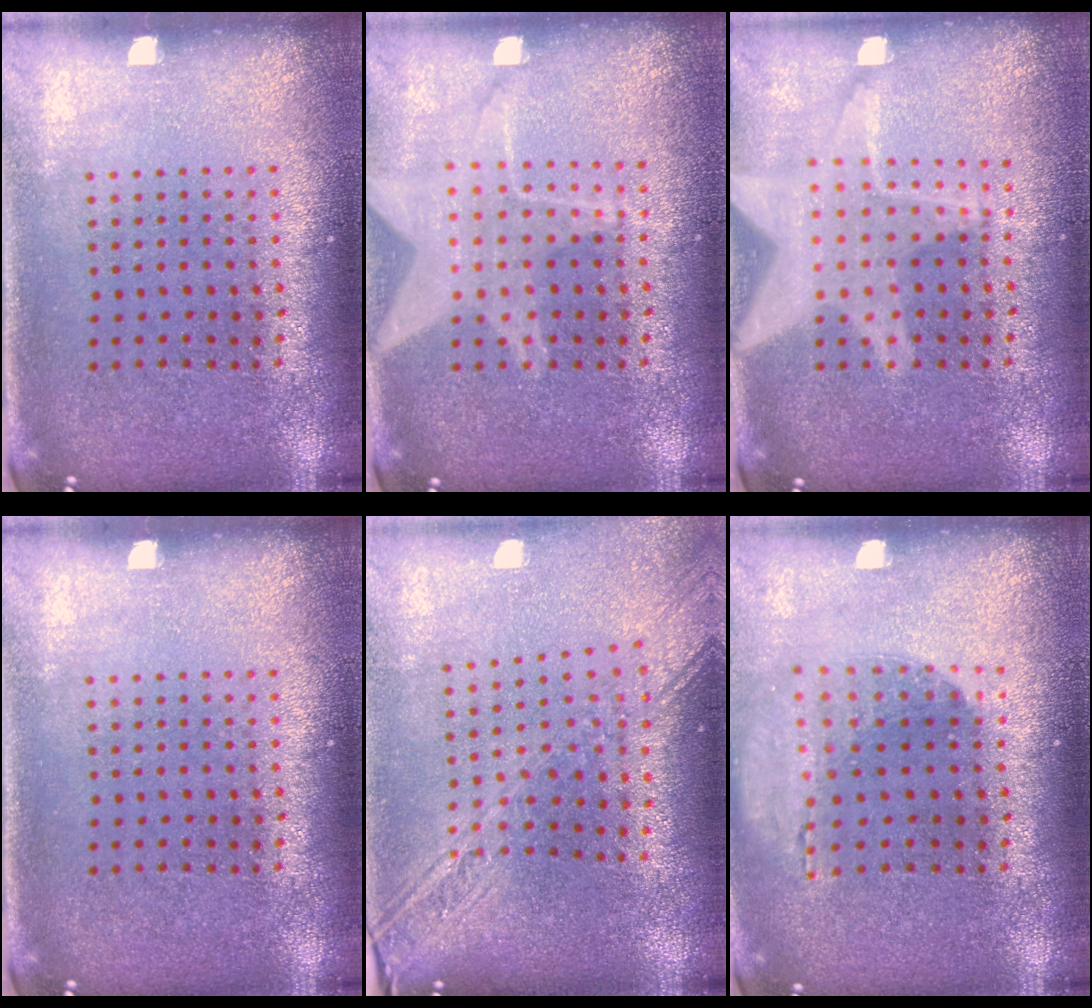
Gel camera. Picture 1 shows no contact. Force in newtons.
{"total": 1.5, "press": 1.5, "slide": 0.2}
{"total": 3.1, "press": 3.1, "slide": 0.3}
{"total": 0.0}
{"total": 2.7, "press": 2.1, "slide": 1.6}
{"total": 1.2, "press": 1.2, "slide": 0.0}